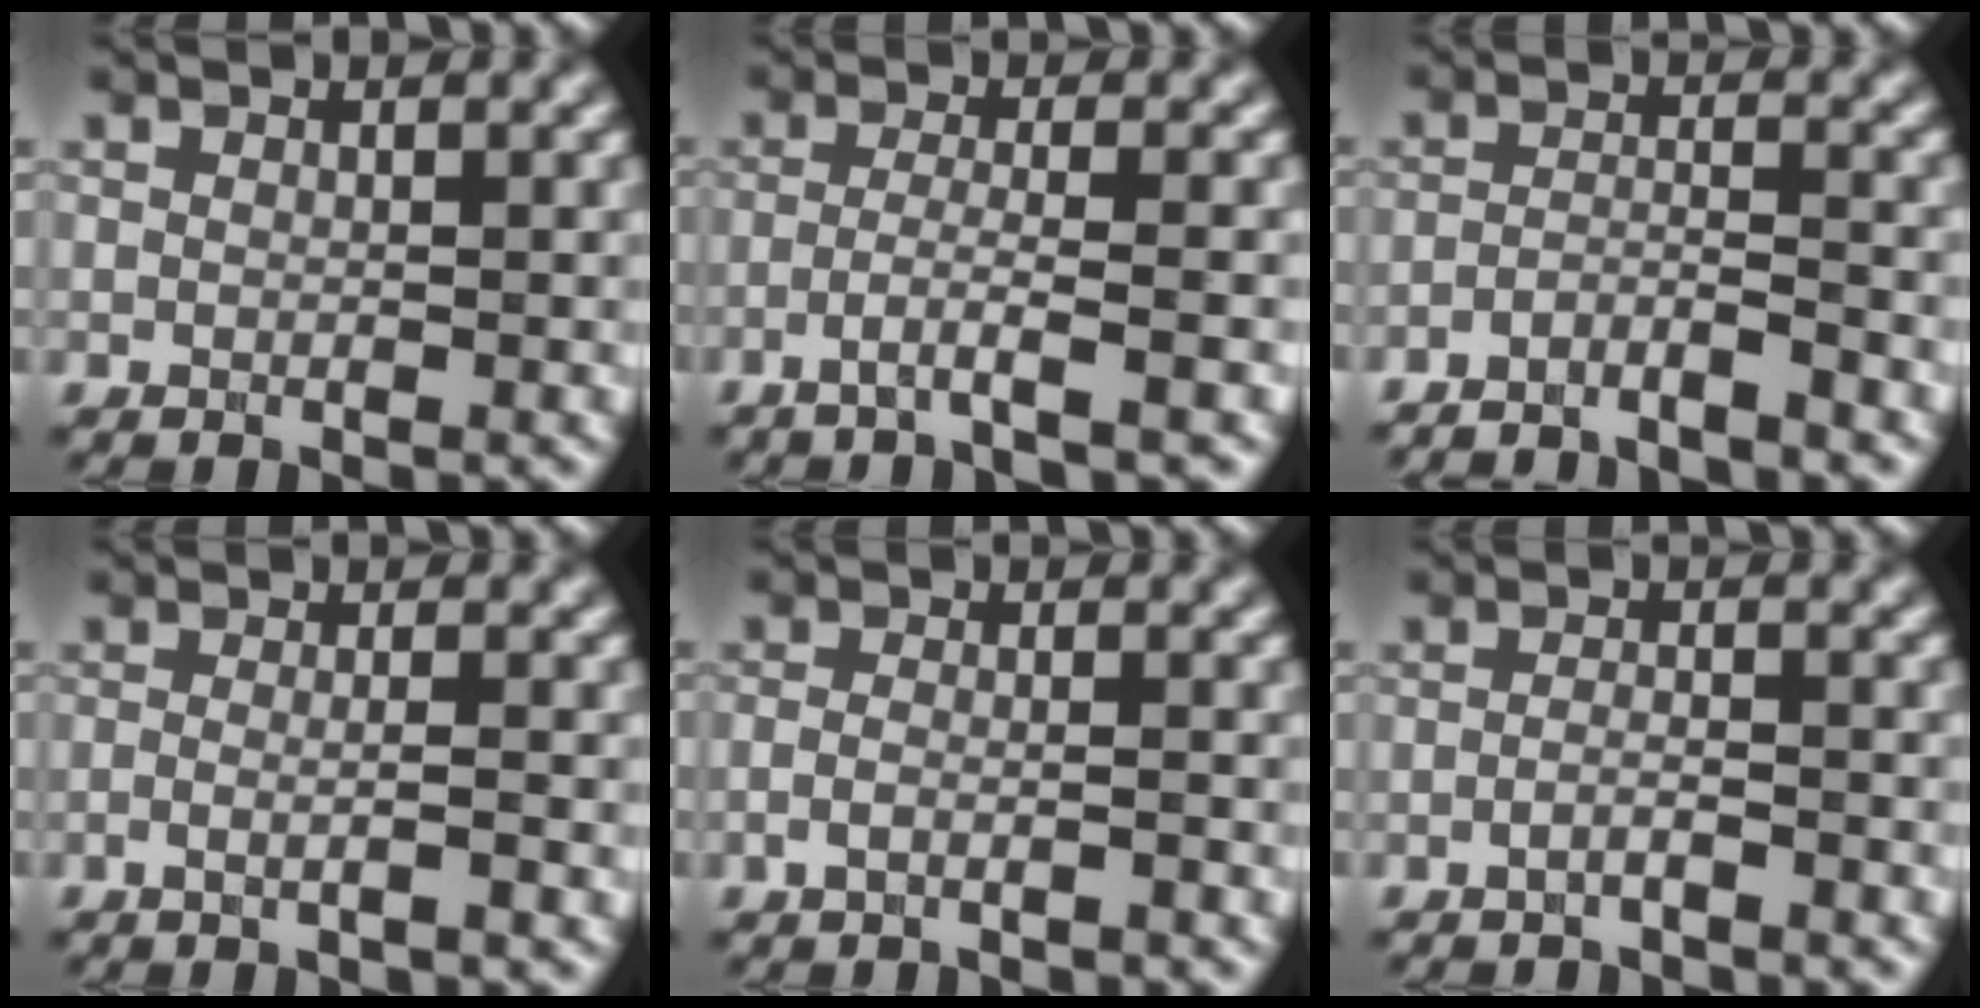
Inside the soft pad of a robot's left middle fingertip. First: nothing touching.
{"total": 3.1, "force": [-1.7, 0.3, 2.6], "torque": [-0.041, 0.002, -0.048]}
{"total": 3.4, "force": [-3.1, 0.3, 1.5], "torque": [-0.021, -0.001, -0.061]}
{"total": 2.2, "force": [-0.5, 0.7, 2.0], "torque": [-0.017, 0.000, -0.024]}
{"total": 1.6, "force": [-1.2, 0.4, 1.0], "torque": [-0.021, -0.003, -0.028]}
{"total": 1.4, "force": [-1.1, 0.3, 0.9], "torque": [-0.015, 0.000, -0.025]}